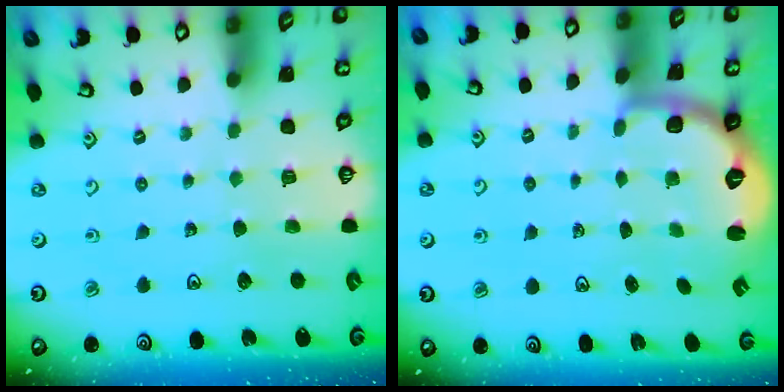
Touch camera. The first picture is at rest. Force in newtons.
{"total": 2.7, "press": 1.6, "slide": 2.1}